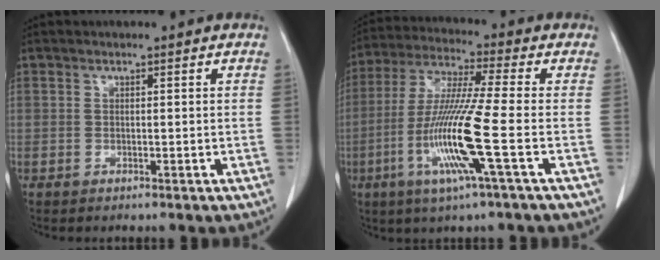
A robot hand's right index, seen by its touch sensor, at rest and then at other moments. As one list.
[{"total": 13.6, "force": [-4.0, -1.1, 12.9], "torque": [-0.265, -0.018, -0.084]}]